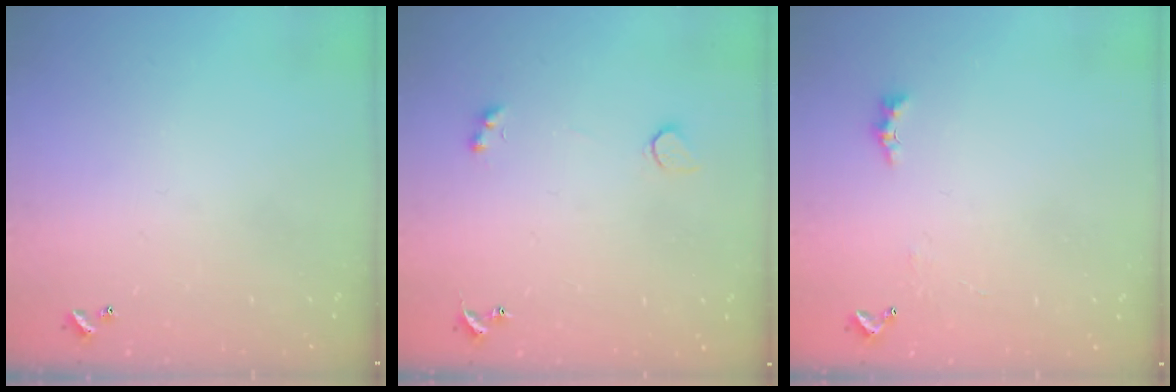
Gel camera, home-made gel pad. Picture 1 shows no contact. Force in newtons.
{"total": 2.1, "press": 1.9, "slide": 1.0}
{"total": 2.0, "press": 1.9, "slide": 0.6}